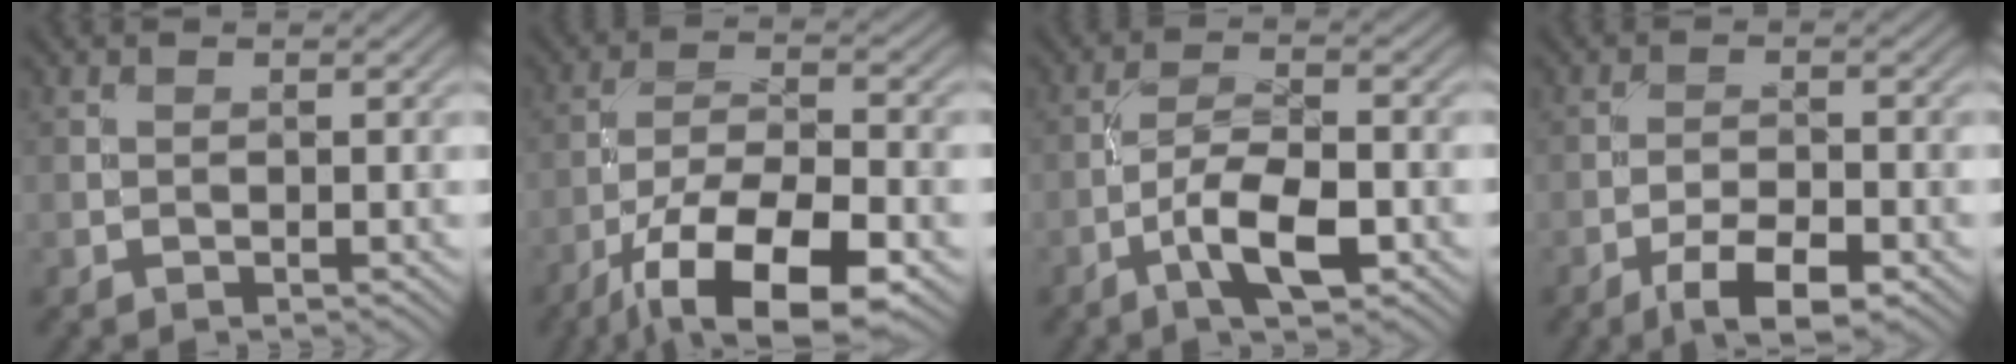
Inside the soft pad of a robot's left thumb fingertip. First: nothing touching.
{"total": 13.8, "force": [-7.8, 4.8, 10.3], "torque": [-0.191, -0.012, -0.142]}
{"total": 6.4, "force": [-3.1, 1.8, 5.3], "torque": [-0.102, 0.010, -0.063]}
{"total": 5.7, "force": [-3.5, 1.8, 4.1], "torque": [-0.072, 0.004, -0.061]}